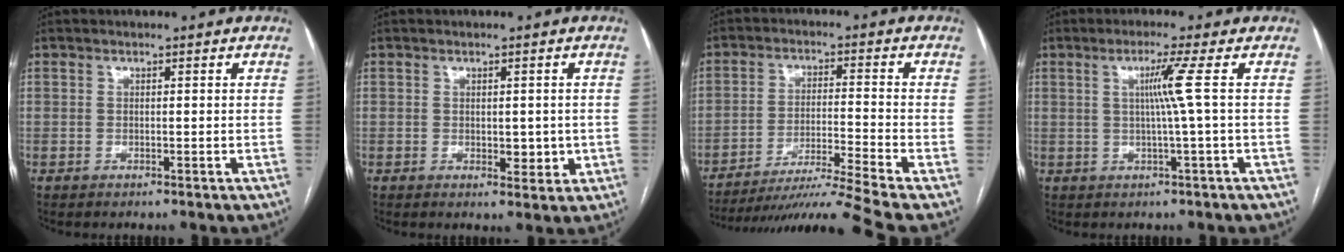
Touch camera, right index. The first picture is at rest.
{"total": 3.1, "force": [-0.1, 2.0, 2.4], "torque": [-0.026, -0.001, 0.008]}
{"total": 13.5, "force": [-11.5, -4.1, 5.7], "torque": [-0.087, -0.013, -0.190]}
{"total": 4.6, "force": [0.8, -2.0, 4.1], "torque": [-0.080, -0.003, 0.019]}